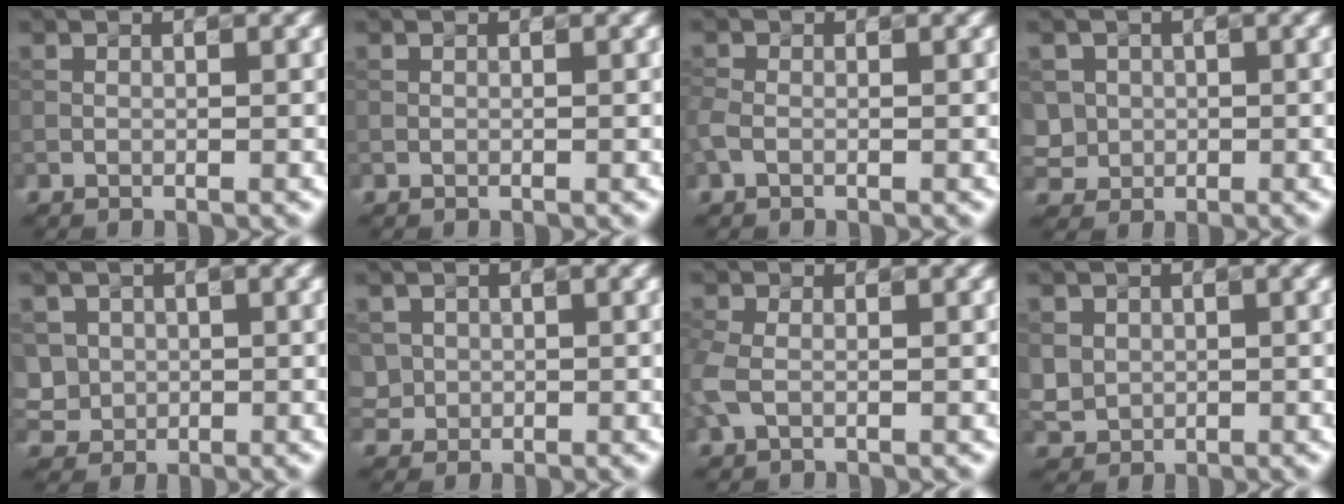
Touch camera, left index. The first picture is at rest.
{"total": 0.0}
{"total": 1.5, "force": [-0.5, 1.0, 1.0], "torque": [-0.032, 0.000, -0.015]}
{"total": 3.0, "force": [0.2, 2.9, 0.3], "torque": [-0.005, 0.010, 0.005]}
{"total": 3.3, "force": [0.4, 3.2, 0.6], "torque": [-0.013, 0.009, 0.008]}
{"total": 1.8, "force": [0.2, 1.8, -0.1], "torque": [0.005, -0.001, 0.006]}
{"total": 2.6, "force": [-0.2, 1.7, 1.9], "torque": [-0.063, 0.001, -0.012]}
{"total": 2.4, "force": [0.5, 2.3, 0.5], "torque": [-0.016, 0.000, 0.013]}